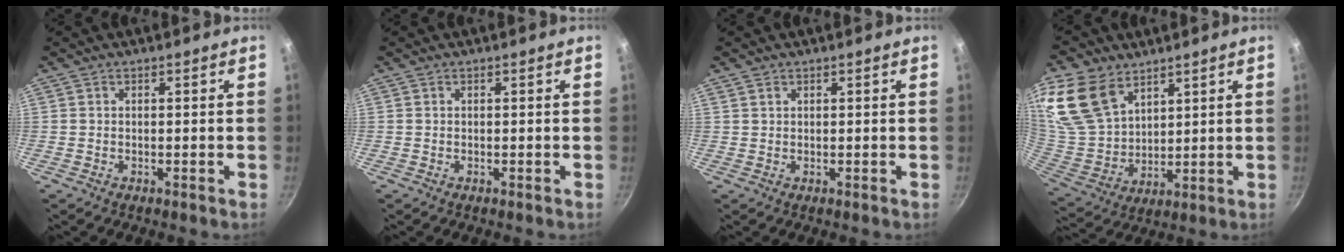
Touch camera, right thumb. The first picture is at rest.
{"total": 0.0}
{"total": 0.8, "force": [0.5, 0.5, 0.3], "torque": [-0.004, 0.000, 0.010]}
{"total": 16.6, "force": [9.8, 10.5, 8.3], "torque": [-0.163, -0.034, 0.207]}